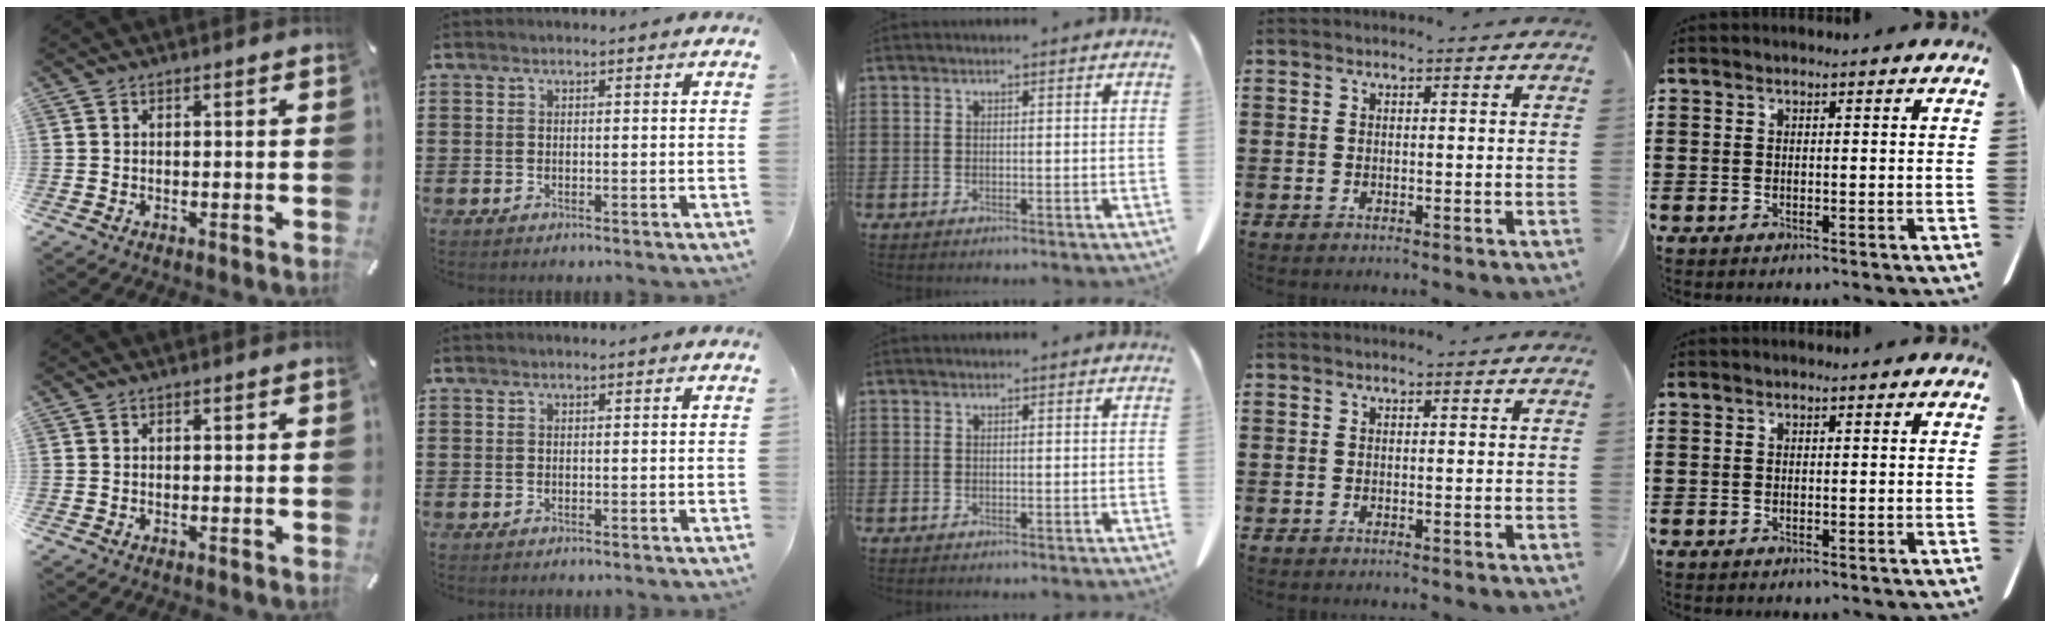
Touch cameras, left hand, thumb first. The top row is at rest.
{}